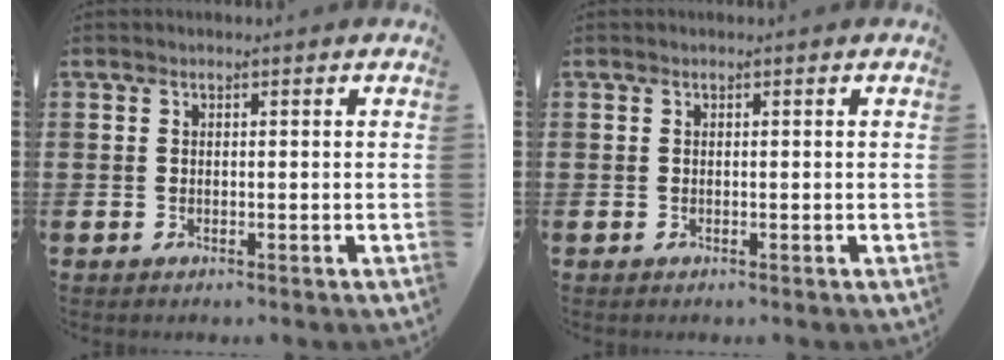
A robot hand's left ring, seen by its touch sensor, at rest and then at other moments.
{"total": 0.0}